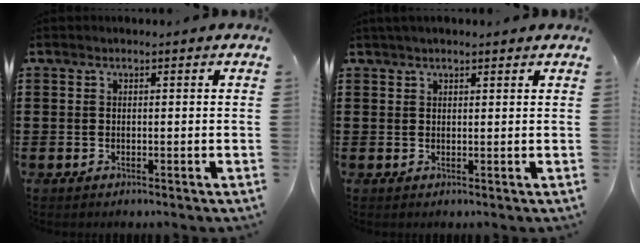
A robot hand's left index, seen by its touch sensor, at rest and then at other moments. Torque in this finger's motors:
{"motor_torque": [0.38, -0.66, 0.03, -0.03]}